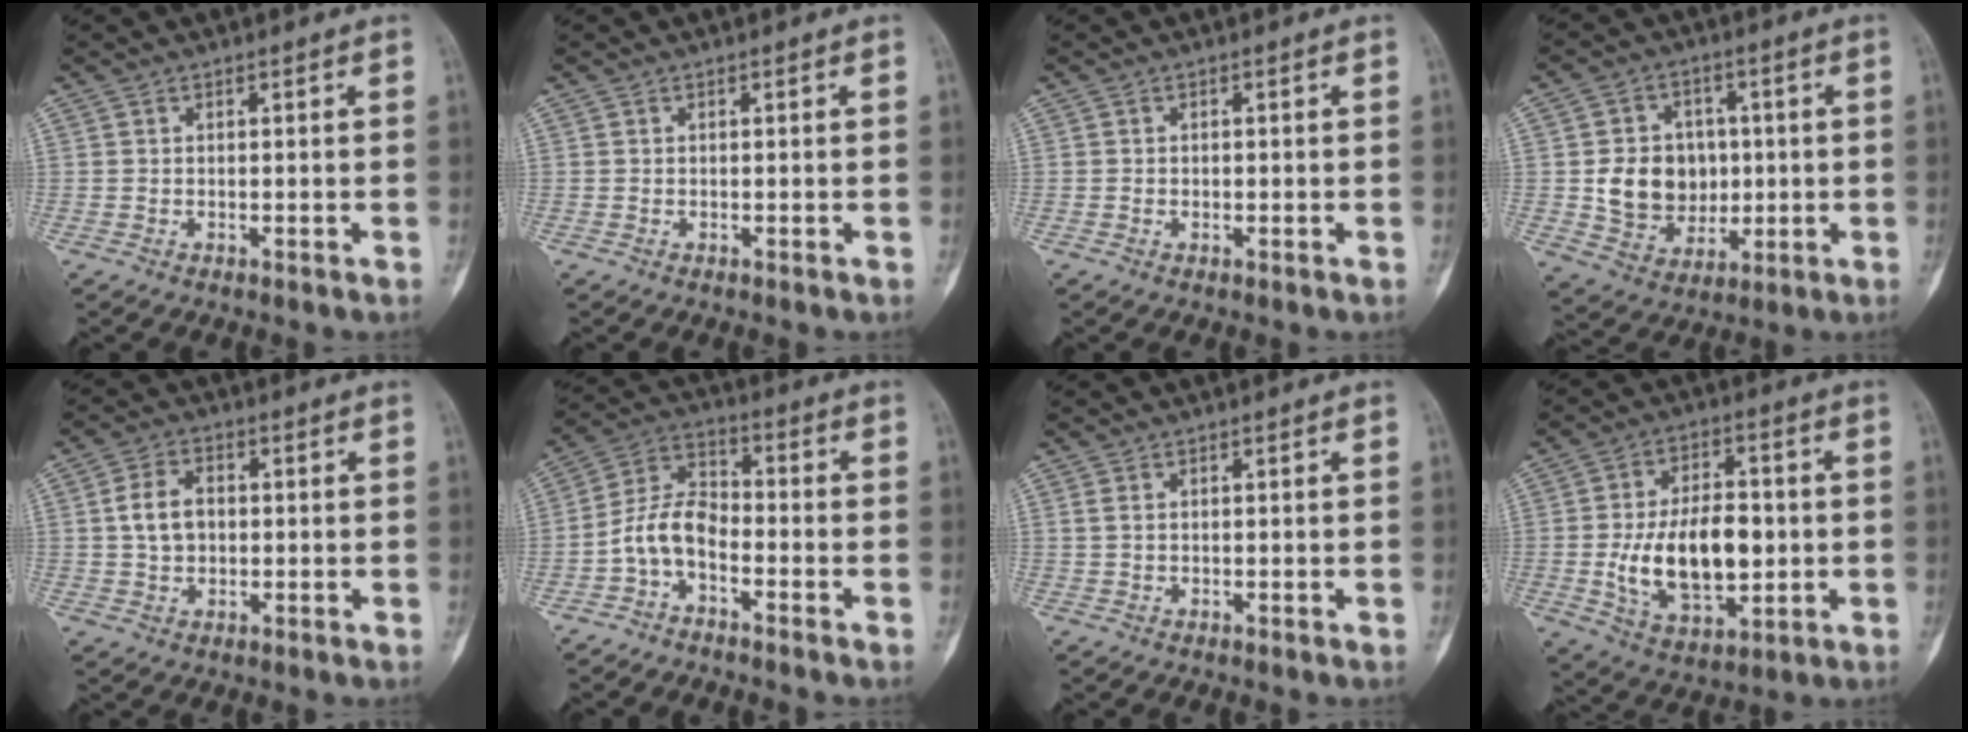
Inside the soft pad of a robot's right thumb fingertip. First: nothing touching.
{"total": 0.0}
{"total": 0.7, "force": [-0.1, 0.5, 0.4], "torque": [-0.007, 0.004, -0.002]}
{"total": 12.0, "force": [0.2, 10.1, 6.3], "torque": [-0.063, 0.000, 0.017]}
{"total": 6.2, "force": [0.5, 4.4, 4.3], "torque": [-0.071, 0.009, 0.007]}
{"total": 7.7, "force": [-3.2, 4.3, 5.5], "torque": [-0.104, 0.046, -0.076]}
{"total": 1.2, "force": [0.4, 0.8, 0.9], "torque": [-0.024, 0.004, 0.011]}
{"total": 16.9, "force": [-1.4, 9.7, 13.8], "torque": [-0.211, 0.004, -0.012]}